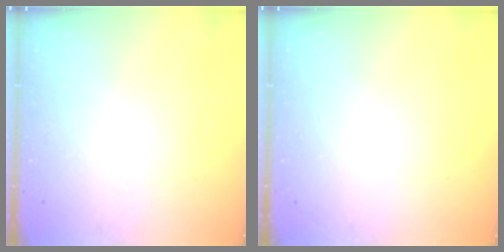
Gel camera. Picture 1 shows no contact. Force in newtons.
{"total": 0.0}